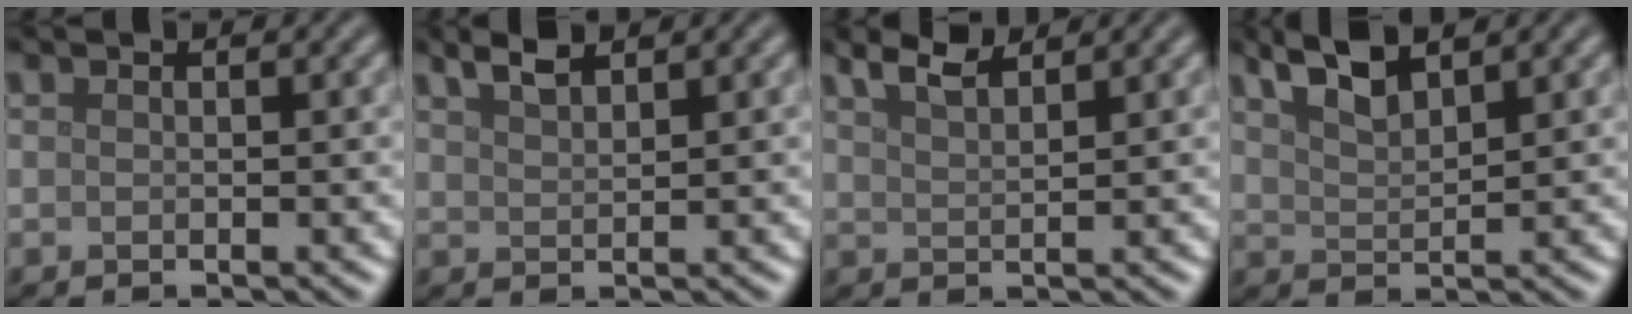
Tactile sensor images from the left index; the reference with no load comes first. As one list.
[{"total": 2.1, "force": [1.8, 0.4, 1.0], "torque": [-0.018, 0.008, 0.033]}, {"total": 3.2, "force": [2.6, 0.7, 1.7], "torque": [-0.022, 0.016, 0.037]}, {"total": 3.7, "force": [2.8, 1.0, 2.2], "torque": [-0.052, 0.008, 0.056]}]